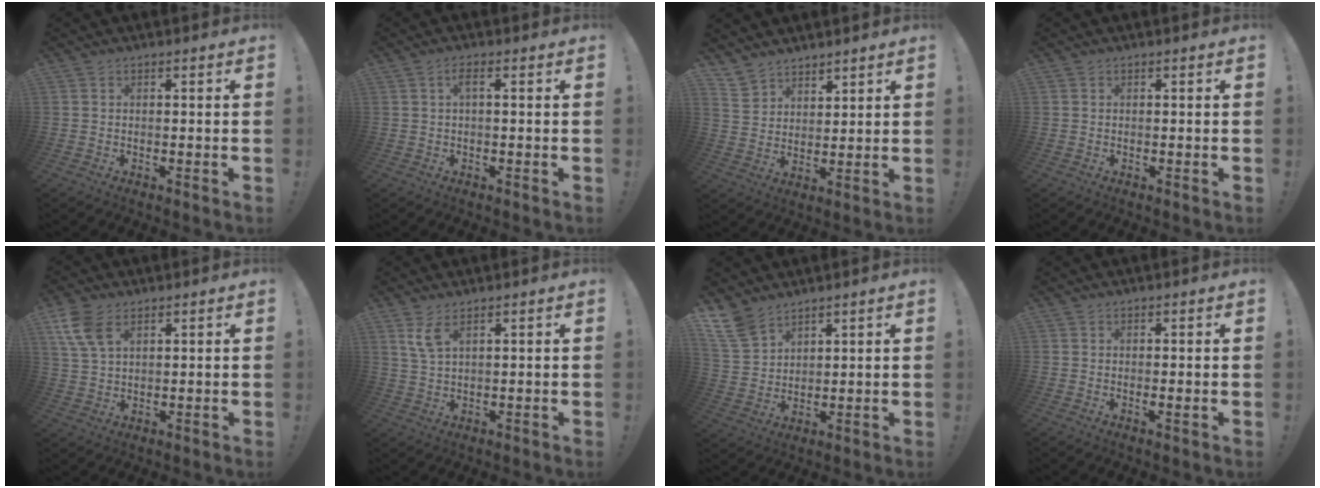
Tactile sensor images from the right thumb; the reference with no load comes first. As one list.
[{"total": 2.2, "force": [0.3, 0.4, 2.1], "torque": [-0.042, 0.004, 0.002]}, {"total": 6.7, "force": [5.8, 3.2, 0.1], "torque": [-0.015, -0.047, 0.115]}, {"total": 0.0}, {"total": 8.5, "force": [4.5, 4.7, 5.5], "torque": [-0.104, -0.012, 0.087]}, {"total": 5.2, "force": [3.0, 1.6, 4.0], "torque": [-0.080, -0.006, 0.055]}, {"total": 9.1, "force": [7.1, 4.6, 3.2], "torque": [-0.073, -0.040, 0.144]}, {"total": 1.0, "force": [0.3, 0.1, 1.0], "torque": [-0.016, -0.002, 0.005]}]